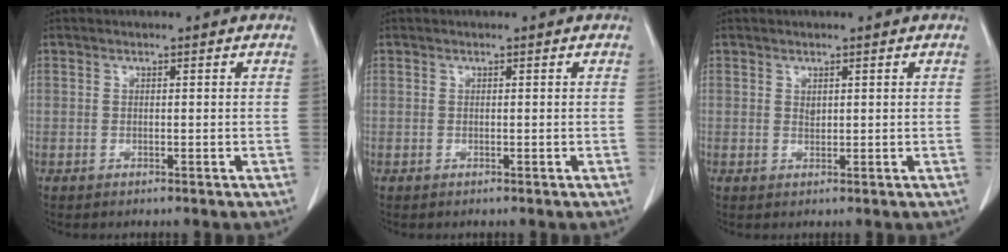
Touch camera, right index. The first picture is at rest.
{"total": 0.0}
{"total": 0.7, "force": [0.4, 0.4, 0.4], "torque": [-0.006, -0.004, 0.007]}